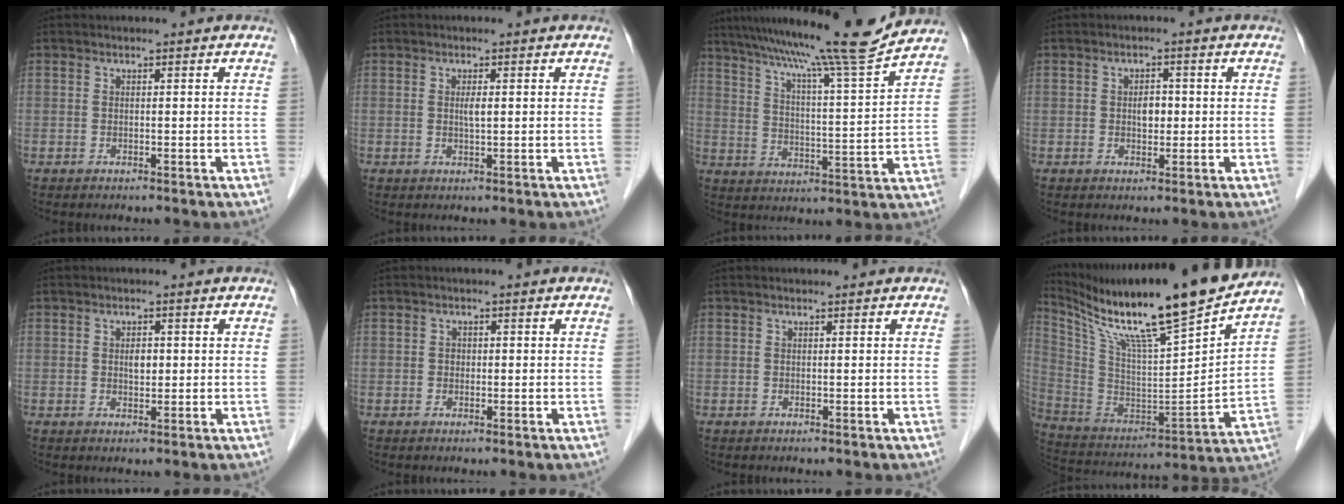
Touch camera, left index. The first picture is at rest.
{"total": 1.4, "force": [0.2, 0.1, 1.4], "torque": [-0.028, 0.000, 0.005]}
{"total": 17.4, "force": [15.2, -2.3, 8.2], "torque": [-0.139, -0.024, 0.222]}
{"total": 2.4, "force": [0.0, 1.5, 1.9], "torque": [-0.031, 0.004, 0.002]}
{"total": 1.9, "force": [0.3, 1.0, 1.6], "torque": [-0.027, 0.001, 0.005]}
{"total": 1.0, "force": [0.0, 0.8, 0.5], "torque": [-0.008, 0.004, -0.002]}
{"total": 0.0}
{"total": 24.7, "force": [19.9, 0.4, 14.7], "torque": [-0.263, -0.022, 0.335]}